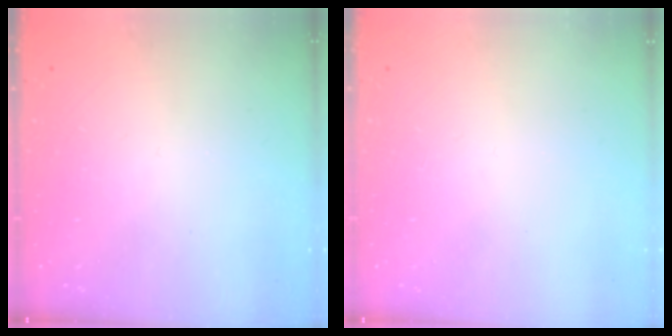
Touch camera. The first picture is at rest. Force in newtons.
{"total": 0.0}